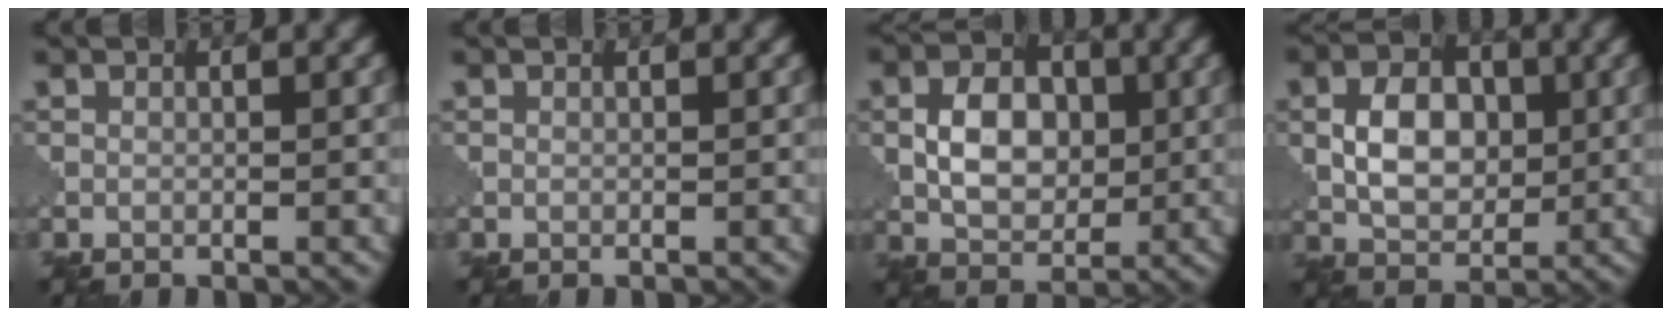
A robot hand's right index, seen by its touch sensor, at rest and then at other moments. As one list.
[{"total": 0.0}, {"total": 5.3, "force": [0.2, 3.6, 3.9], "torque": [-0.065, 0.000, 0.004]}, {"total": 5.4, "force": [0.3, 3.6, 4.0], "torque": [-0.068, 0.000, 0.005]}]